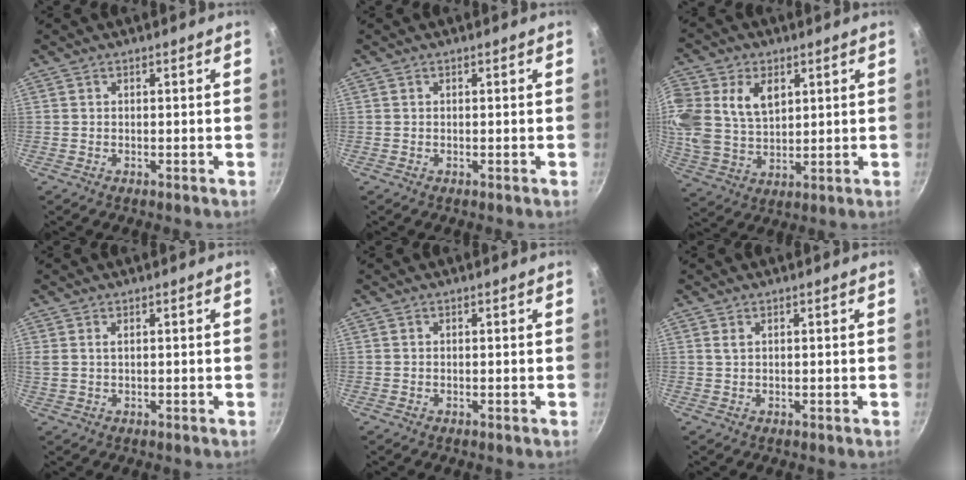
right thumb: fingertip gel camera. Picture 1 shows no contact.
{"total": 0.0}
{"total": 15.9, "force": [5.0, 11.4, 9.9], "torque": [-0.221, -0.003, 0.099]}
{"total": 1.7, "force": [0.7, 0.9, 1.3], "torque": [-0.025, 0.001, 0.014]}
{"total": 0.0}
{"total": 0.8, "force": [0.4, 0.3, 0.6], "torque": [-0.013, 0.001, 0.010]}